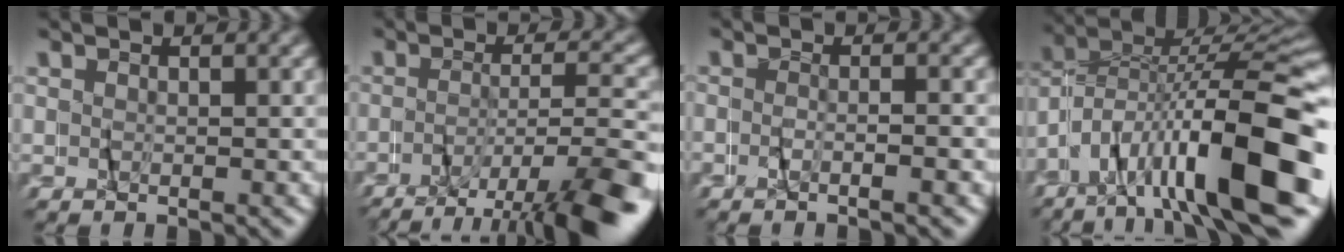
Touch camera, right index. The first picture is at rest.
{"total": 8.1, "force": [-6.2, 1.3, 5.0], "torque": [-0.066, -0.019, -0.096]}
{"total": 1.6, "force": [-1.5, 0.3, 0.6], "torque": [-0.019, 0.001, -0.032]}
{"total": 15.3, "force": [-6.1, 8.6, 11.2], "torque": [-0.183, -0.014, -0.098]}